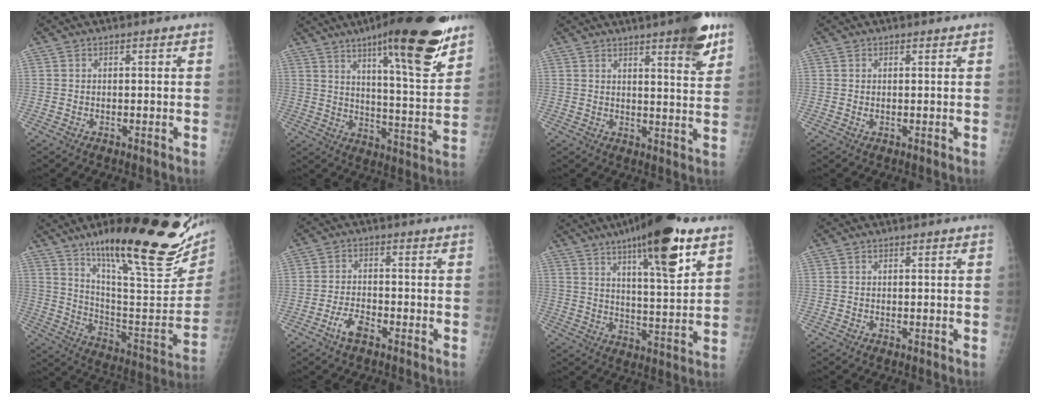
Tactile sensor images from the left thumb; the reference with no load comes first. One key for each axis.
{"total": 21.4, "fx": 13.9, "fy": 3.9, "fz": 15.8, "tx": -0.205, "ty": -0.073, "tz": 0.211}
{"total": 9.9, "fx": 6.2, "fy": 1.9, "fz": 7.5, "tx": -0.081, "ty": -0.032, "tz": 0.079}
{"total": 0.5, "fx": 0.2, "fy": 0.4, "fz": 0.3, "tx": -0.004, "ty": -0.002, "tz": 0.004}
{"total": 33.1, "fx": 19.1, "fy": 8.5, "fz": 25.6, "tx": -0.309, "ty": -0.055, "tz": 0.306}
{"total": 4.1, "fx": -2.6, "fy": 1.7, "fz": 2.7, "tx": -0.054, "ty": 0.016, "tz": -0.048}
{"total": 18.1, "fx": 10.5, "fy": 4.0, "fz": 14.2, "tx": -0.200, "ty": -0.043, "tz": 0.164}
{"total": 0.0}